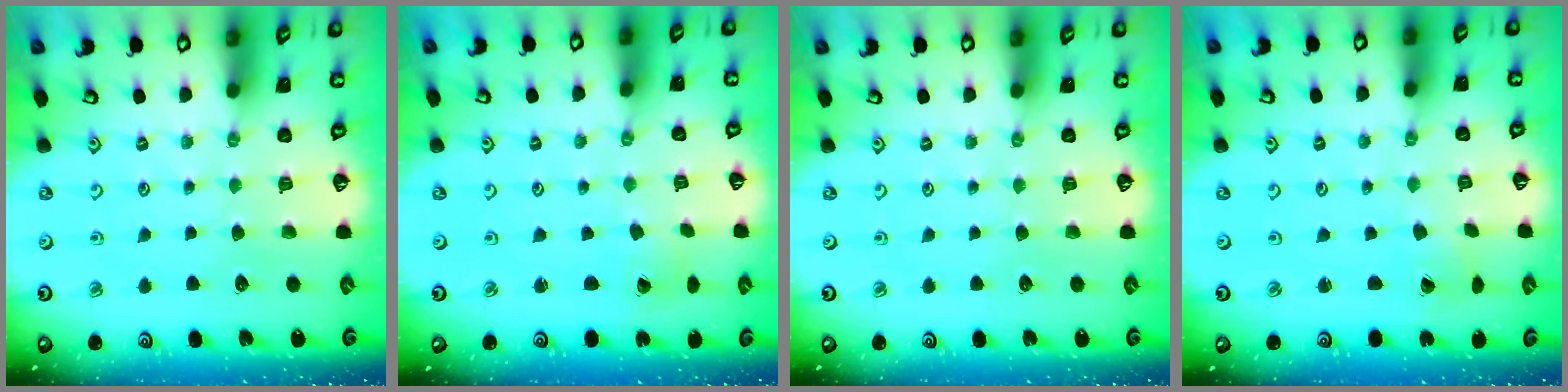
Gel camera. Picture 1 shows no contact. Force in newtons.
{"total": 1.5, "press": 1.5, "slide": 0.1}
{"total": 0.0}
{"total": 0.8, "press": 0.8, "slide": 0.0}